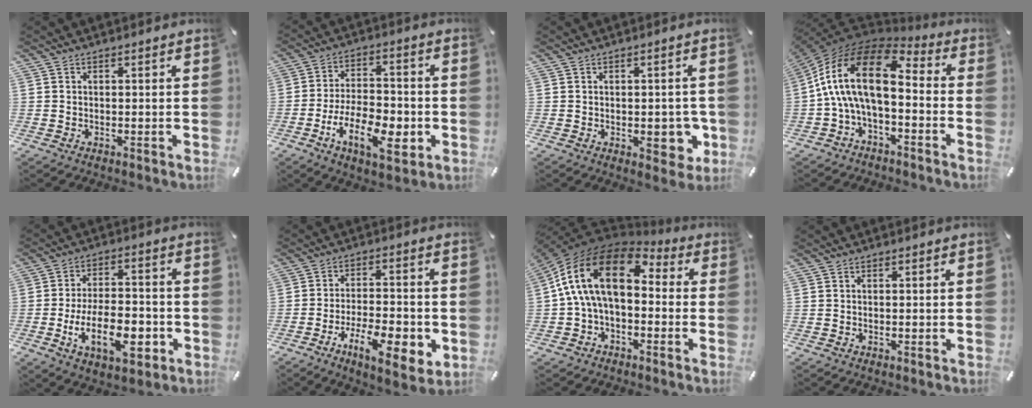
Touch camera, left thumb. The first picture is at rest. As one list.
[{"total": 15.5, "force": [-6.0, 7.7, 12.1], "torque": [-0.212, 0.013, -0.100]}, {"total": 7.3, "force": [-1.4, 3.7, 6.1], "torque": [-0.062, -0.003, -0.020]}, {"total": 16.8, "force": [0.6, 8.4, 14.5], "torque": [-0.312, -0.008, 0.005]}, {"total": 15.0, "force": [-5.2, 7.9, 11.7], "torque": [-0.208, 0.009, -0.088]}, {"total": 13.8, "force": [-5.8, 5.5, 11.3], "torque": [-0.165, 0.018, -0.088]}, {"total": 16.8, "force": [2.3, 10.0, 13.3], "torque": [-0.274, 0.008, 0.033]}, {"total": 0.0}]